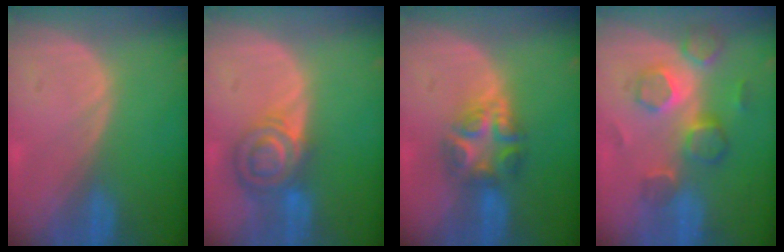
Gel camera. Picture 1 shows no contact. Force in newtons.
{"total": 7.3, "press": 6.3, "slide": 3.7}
{"total": 6.5, "press": 6.1, "slide": 2.3}
{"total": 9.0, "press": 7.8, "slide": 4.4}